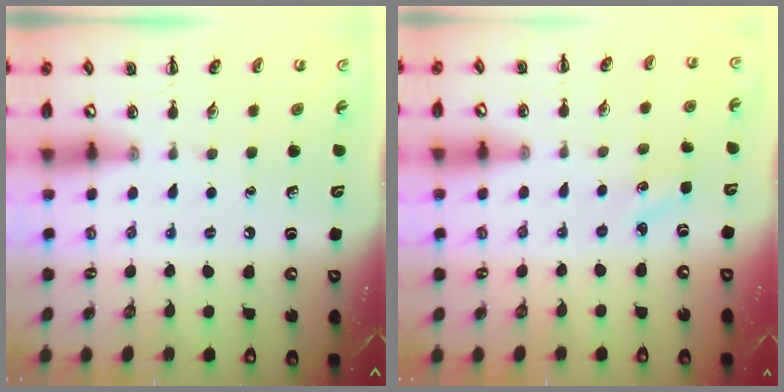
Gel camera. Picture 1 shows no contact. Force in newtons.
{"total": 2.7, "press": 2.6, "slide": 0.8}